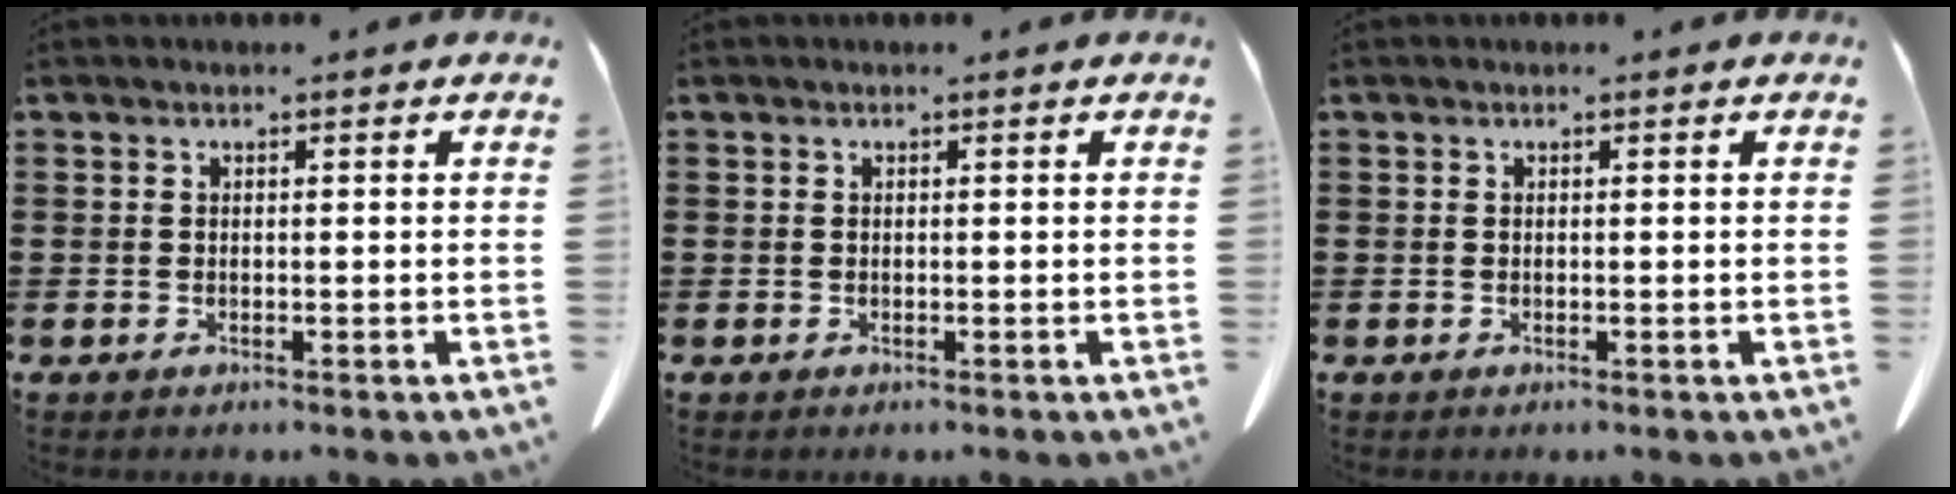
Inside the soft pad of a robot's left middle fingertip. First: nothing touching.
{"total": 0.0}
{"total": 0.0}